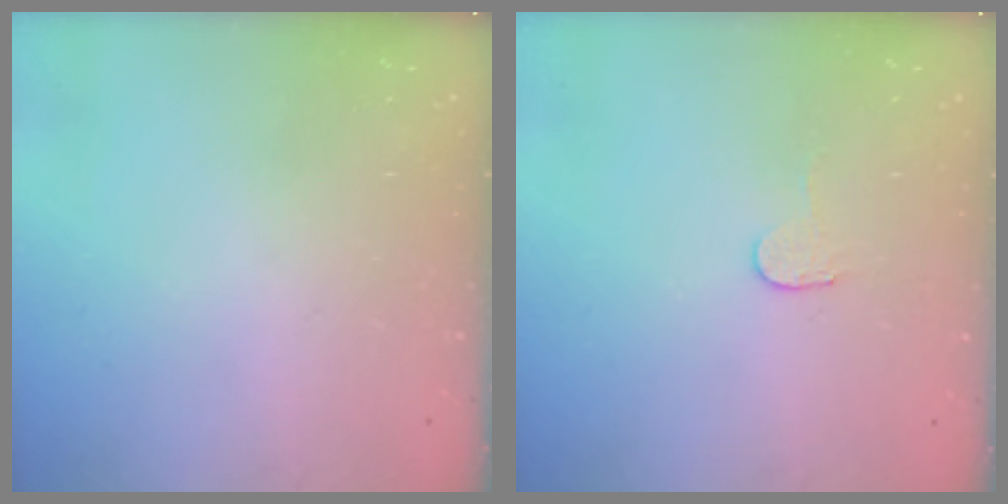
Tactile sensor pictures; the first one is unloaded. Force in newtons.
{"total": 2.3, "press": 2.3, "slide": 0.2}